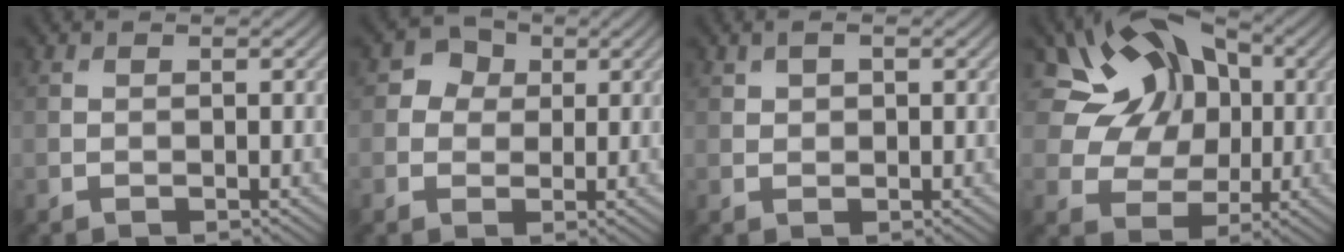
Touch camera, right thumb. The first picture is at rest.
{"total": 3.0, "force": [0.5, 2.7, 1.0], "torque": [-0.016, 0.005, 0.002]}
{"total": 1.7, "force": [0.8, 1.0, 1.2], "torque": [-0.022, 0.003, 0.015]}
{"total": 13.7, "force": [4.3, 10.3, 8.1], "torque": [-0.180, 0.038, 0.057]}